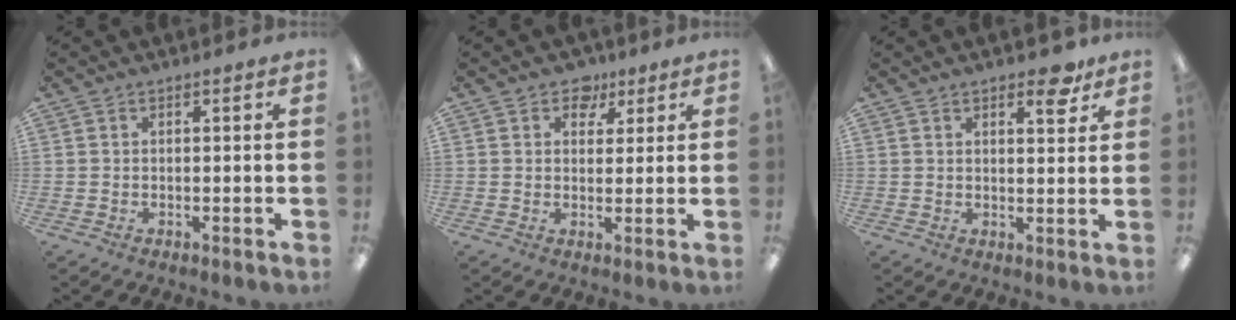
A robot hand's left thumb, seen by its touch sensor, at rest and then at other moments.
{"total": 5.4, "force": [3.4, 3.8, 1.7], "torque": [-0.014, -0.011, 0.057]}
{"total": 5.7, "force": [3.9, 2.2, 3.4], "torque": [-0.028, -0.024, 0.060]}